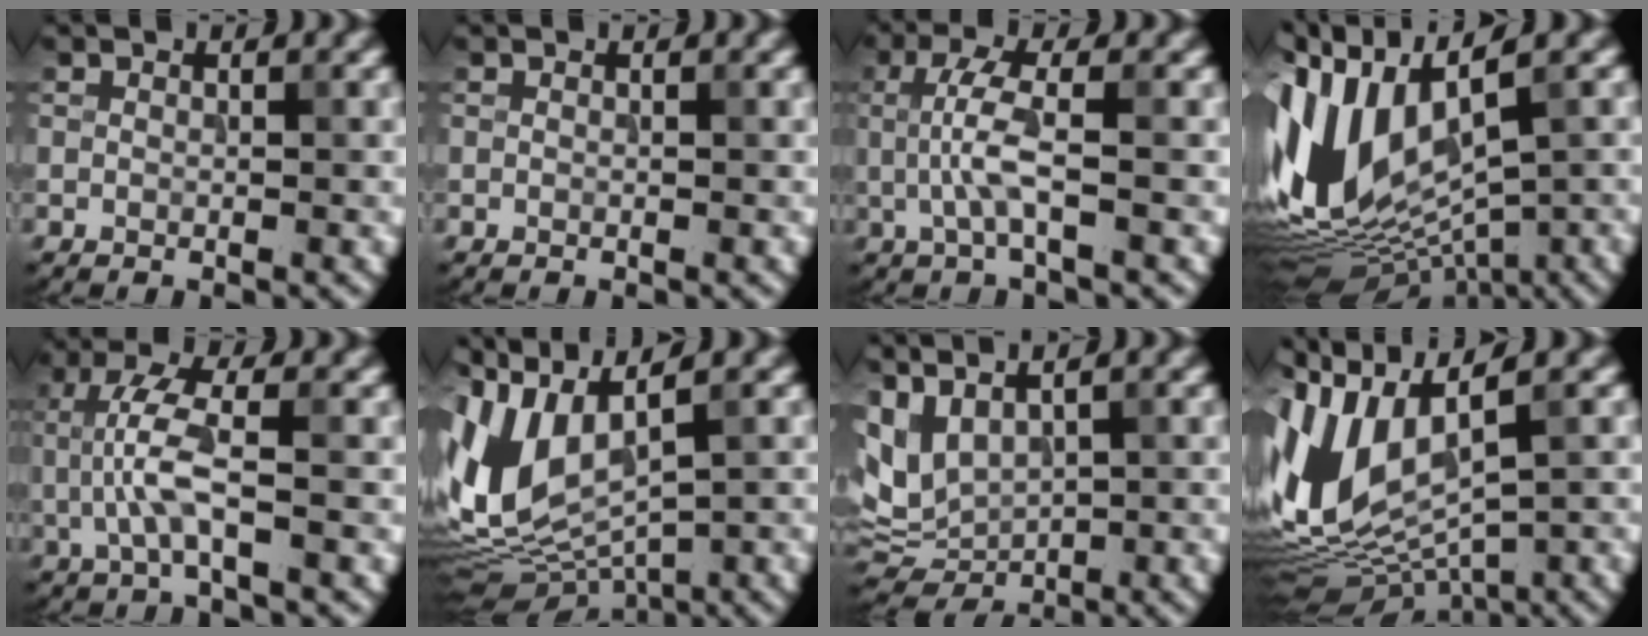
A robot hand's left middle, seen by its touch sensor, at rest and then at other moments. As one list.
[{"total": 0.0}, {"total": 3.5, "force": [-0.2, 0.7, 3.4], "torque": [-0.080, 0.002, -0.004]}, {"total": 13.1, "force": [0.9, 6.8, 11.1], "torque": [-0.252, 0.001, 0.039]}, {"total": 4.2, "force": [-0.2, 1.0, 4.1], "torque": [-0.097, 0.001, -0.004]}, {"total": 10.0, "force": [1.9, 4.8, 8.6], "torque": [-0.208, 0.000, 0.046]}, {"total": 5.6, "force": [2.4, 2.8, 4.2], "torque": [-0.096, 0.000, 0.057]}, {"total": 11.1, "force": [1.6, 5.8, 9.3], "torque": [-0.220, -0.004, 0.045]}]